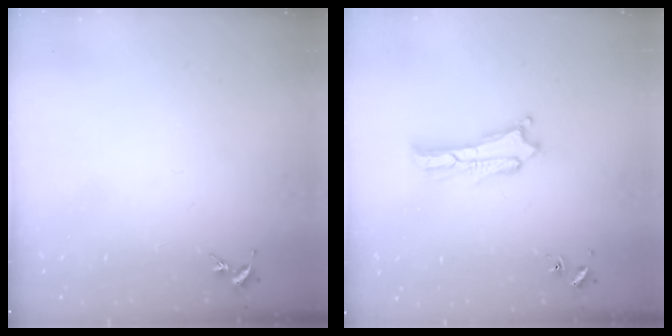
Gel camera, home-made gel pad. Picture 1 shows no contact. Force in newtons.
{"total": 1.8, "press": 1.8, "slide": 0.3}